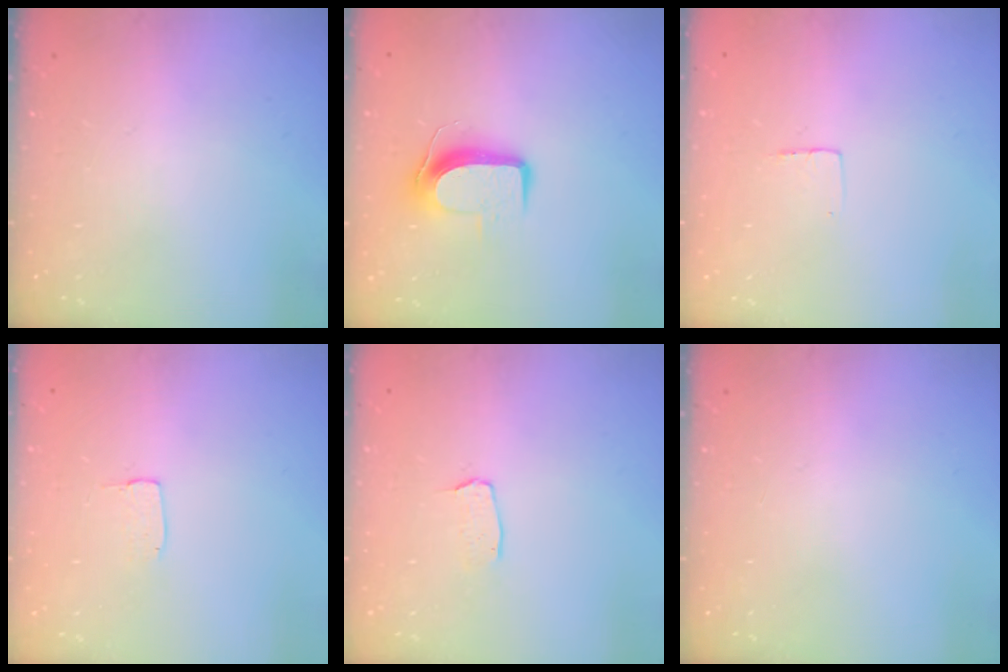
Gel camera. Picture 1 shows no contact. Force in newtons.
{"total": 8.7, "press": 8.6, "slide": 0.7}
{"total": 3.0, "press": 3.0, "slide": 0.2}
{"total": 2.9, "press": 2.9, "slide": 0.2}
{"total": 2.9, "press": 2.9, "slide": 0.2}
{"total": 0.0}